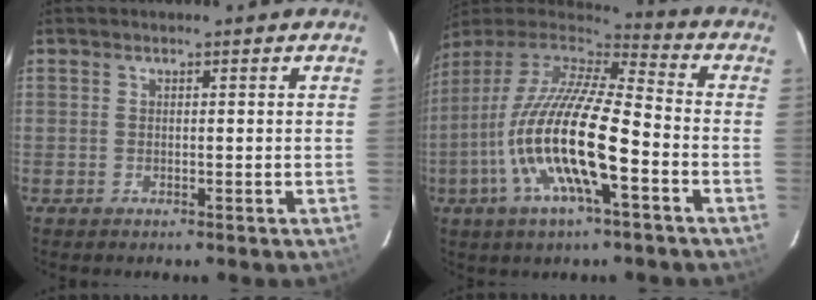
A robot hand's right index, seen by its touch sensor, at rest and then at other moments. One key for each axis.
{"total": 20.1, "fx": -6.7, "fy": 4.4, "fz": 18.4, "tx": -0.346, "ty": -0.030, "tz": -0.135}